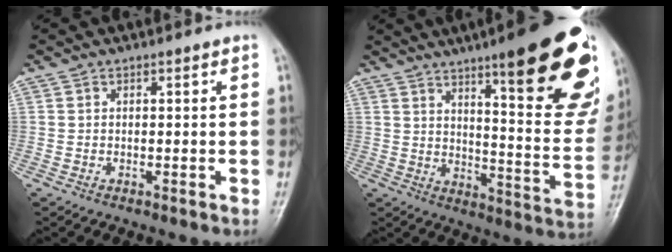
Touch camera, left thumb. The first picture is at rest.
{"total": 26.8, "force": [15.4, 5.9, 21.2], "torque": [-0.239, -0.069, 0.214]}